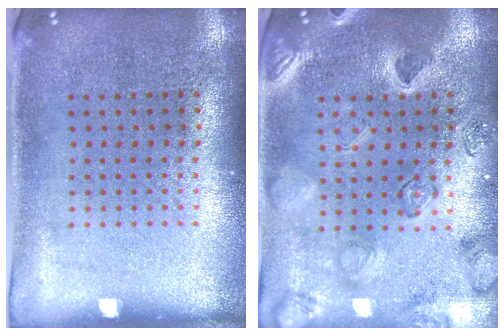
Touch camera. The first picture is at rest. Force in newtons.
{"total": 2.4, "press": 2.3, "slide": 0.7}